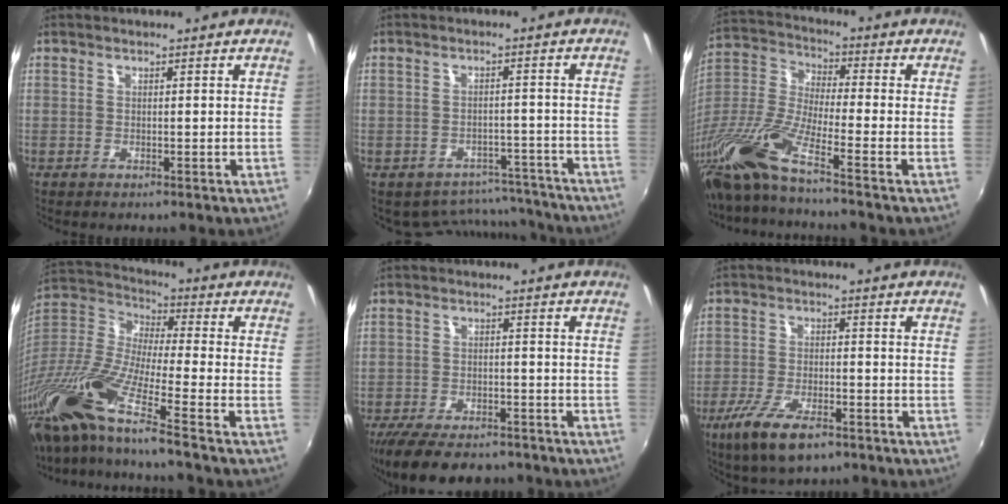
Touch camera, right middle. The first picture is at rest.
{"total": 10.4, "force": [-9.1, 4.9, 1.4], "torque": [-0.028, 0.024, -0.102]}
{"total": 14.4, "force": [-10.7, -0.5, 9.6], "torque": [-0.195, -0.030, -0.221]}
{"total": 19.4, "force": [-14.6, -0.4, 12.7], "torque": [-0.240, -0.044, -0.292]}
{"total": 13.3, "force": [-10.5, 4.8, 6.4], "torque": [-0.142, -0.031, -0.168]}
{"total": 10.2, "force": [-6.5, 3.5, 7.1], "torque": [-0.164, -0.031, -0.119]}